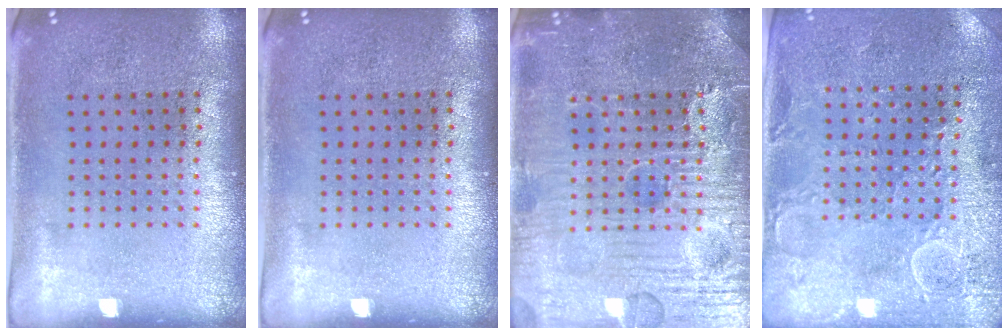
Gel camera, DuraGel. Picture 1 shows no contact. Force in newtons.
{"total": 0.0}
{"total": 5.2, "press": 5.1, "slide": 0.6}
{"total": 2.7, "press": 2.7, "slide": 0.6}